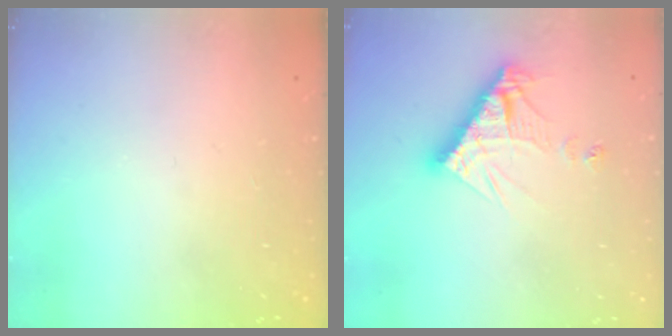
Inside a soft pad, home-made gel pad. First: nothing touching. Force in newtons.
{"total": 10.5, "press": 10.5, "slide": 0.8}